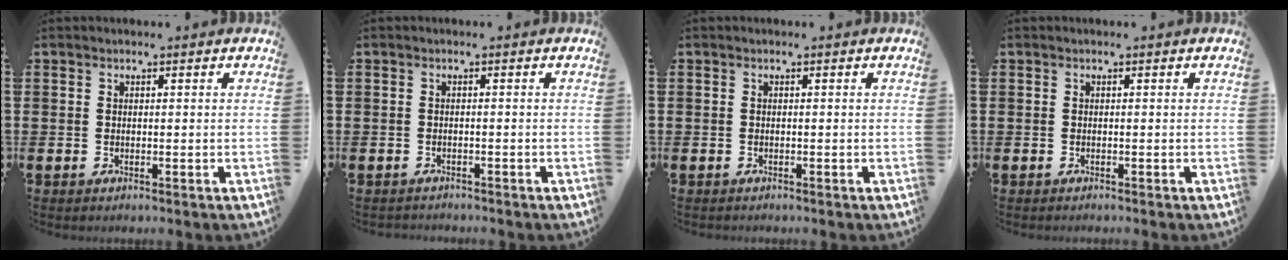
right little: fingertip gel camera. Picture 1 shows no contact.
{"total": 0.7, "force": [-0.7, 0.0, -0.1], "torque": [0.000, 0.000, -0.015]}
{"total": 0.0}
{"total": 0.0}